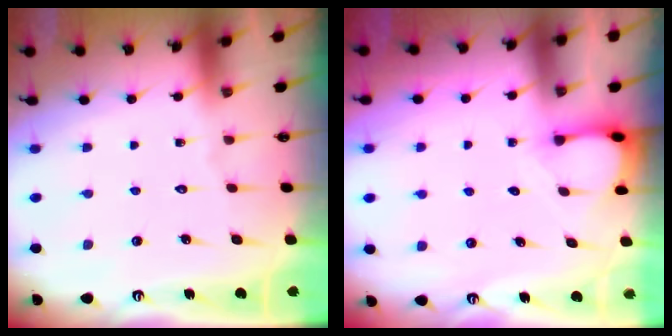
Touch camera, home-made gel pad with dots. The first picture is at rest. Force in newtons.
{"total": 3.1, "press": 3.1, "slide": 0.2}